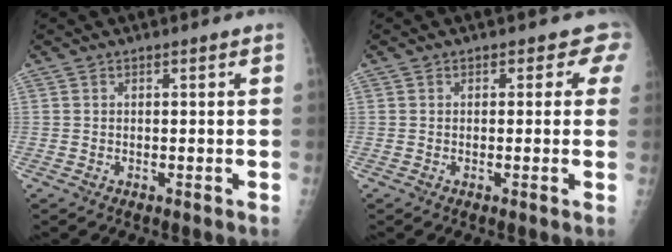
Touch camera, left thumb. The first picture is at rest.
{"total": 2.5, "force": [1.6, 1.9, 0.3], "torque": [0.026, -0.005, -0.007]}